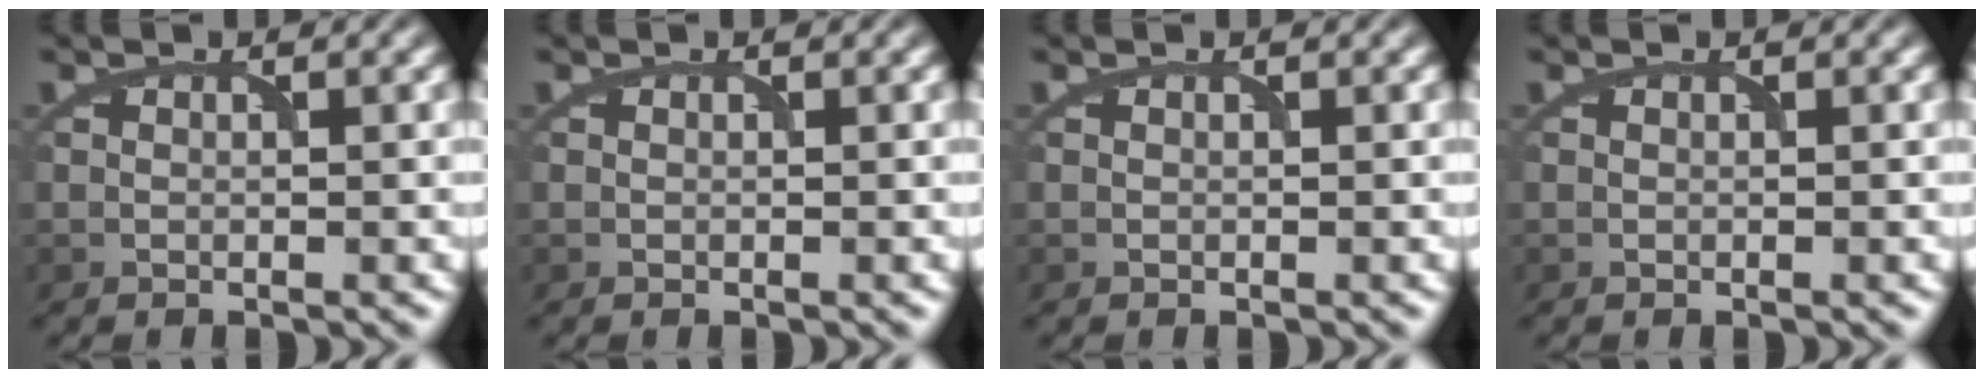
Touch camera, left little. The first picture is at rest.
{"total": 0.0}
{"total": 0.0}
{"total": 0.0}